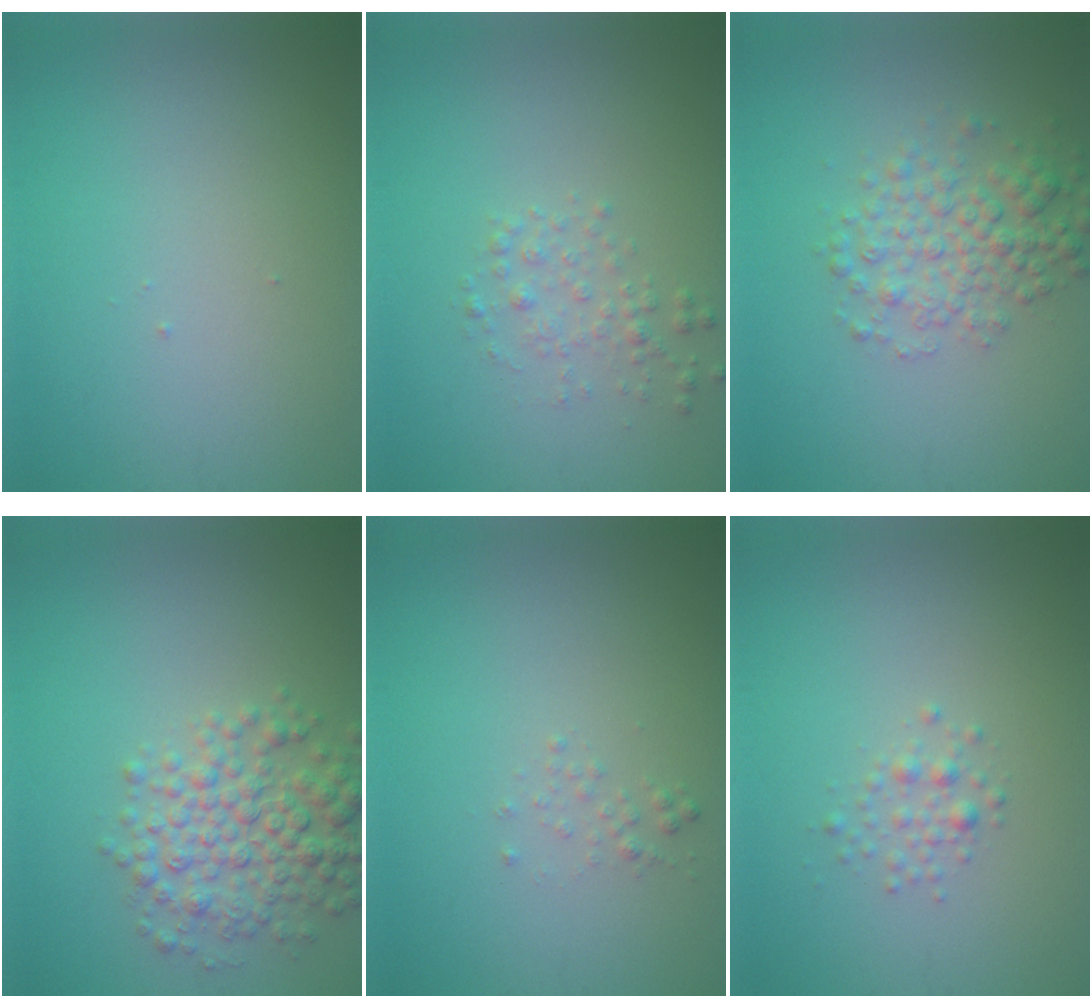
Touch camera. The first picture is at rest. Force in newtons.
{"total": 1.6, "press": 1.6, "slide": 0.0}
{"total": 3.9, "press": 3.9, "slide": 0.1}
{"total": 5.0, "press": 5.0, "slide": 0.1}
{"total": 0.8, "press": 0.8, "slide": 0.1}
{"total": 1.3, "press": 1.3, "slide": 0.0}